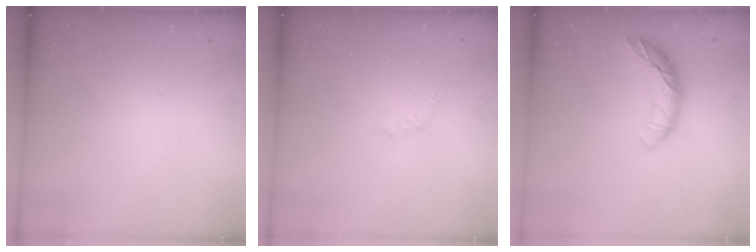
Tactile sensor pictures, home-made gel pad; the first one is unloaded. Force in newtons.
{"total": 4.0, "press": 3.8, "slide": 1.2}
{"total": 11.1, "press": 11.1, "slide": 0.7}